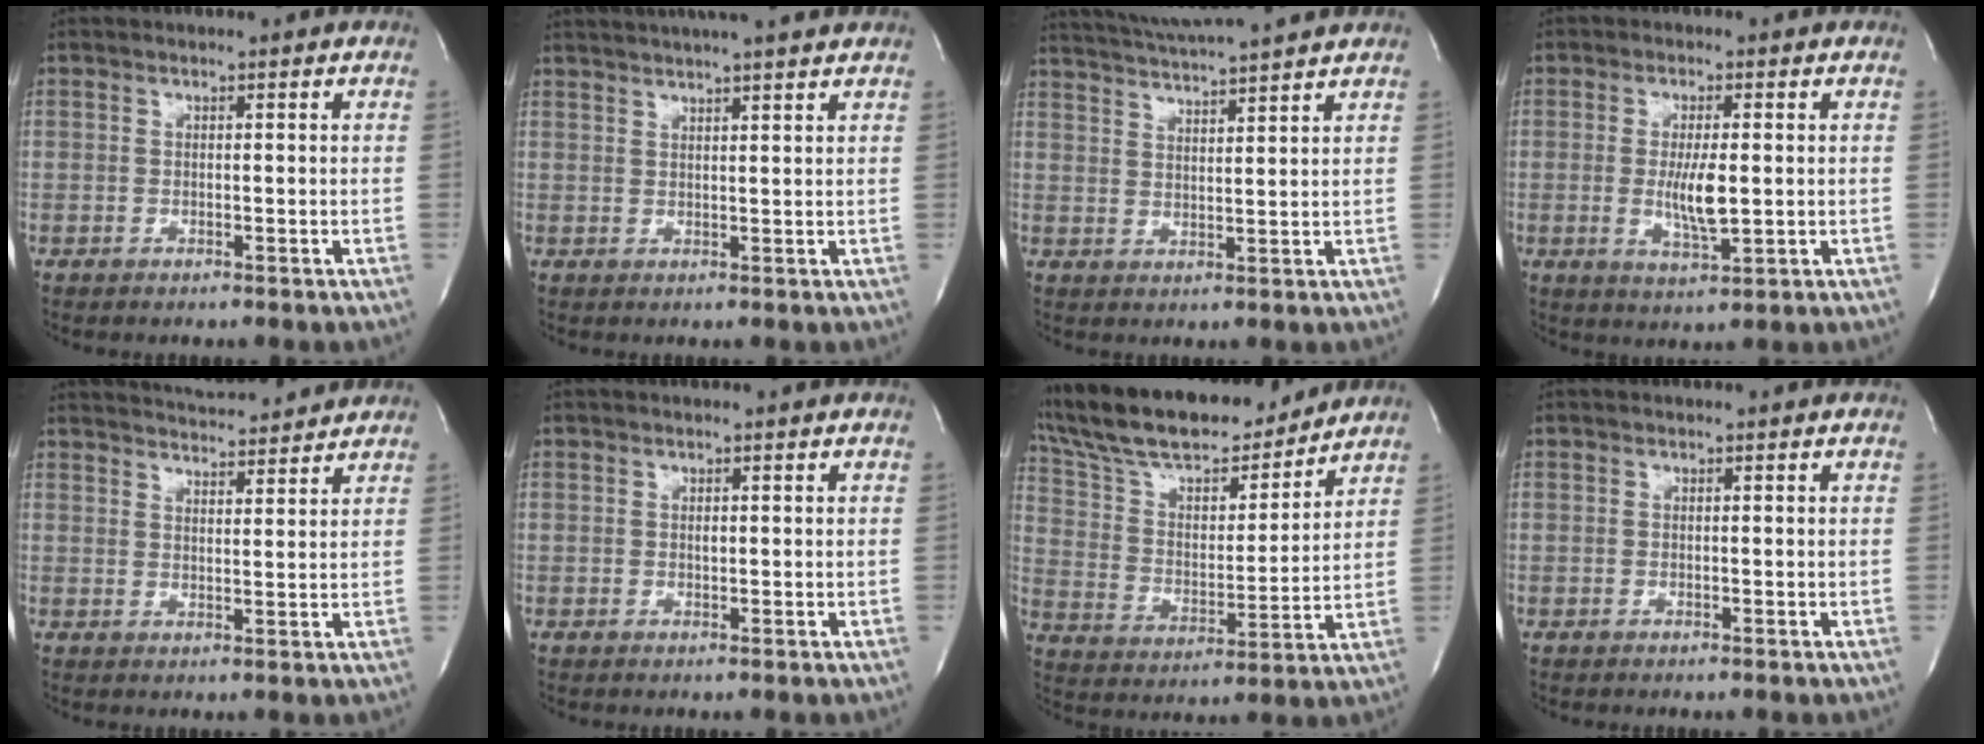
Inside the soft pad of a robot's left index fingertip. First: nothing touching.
{"total": 13.3, "force": [11.7, 0.9, 6.2], "torque": [-0.104, 0.034, 0.160]}
{"total": 12.1, "force": [11.1, -0.3, 4.8], "torque": [-0.092, 0.026, 0.167]}
{"total": 5.7, "force": [-0.2, 1.2, 5.5], "torque": [-0.107, -0.011, -0.001]}
{"total": 10.0, "force": [9.6, 0.9, 2.6], "torque": [-0.048, 0.013, 0.136]}
{"total": 0.6, "force": [0.2, 0.3, 0.5], "torque": [-0.008, 0.000, 0.004]}
{"total": 23.1, "force": [19.9, 5.8, 10.2], "torque": [-0.184, 0.017, 0.318]}
{"total": 0.0}